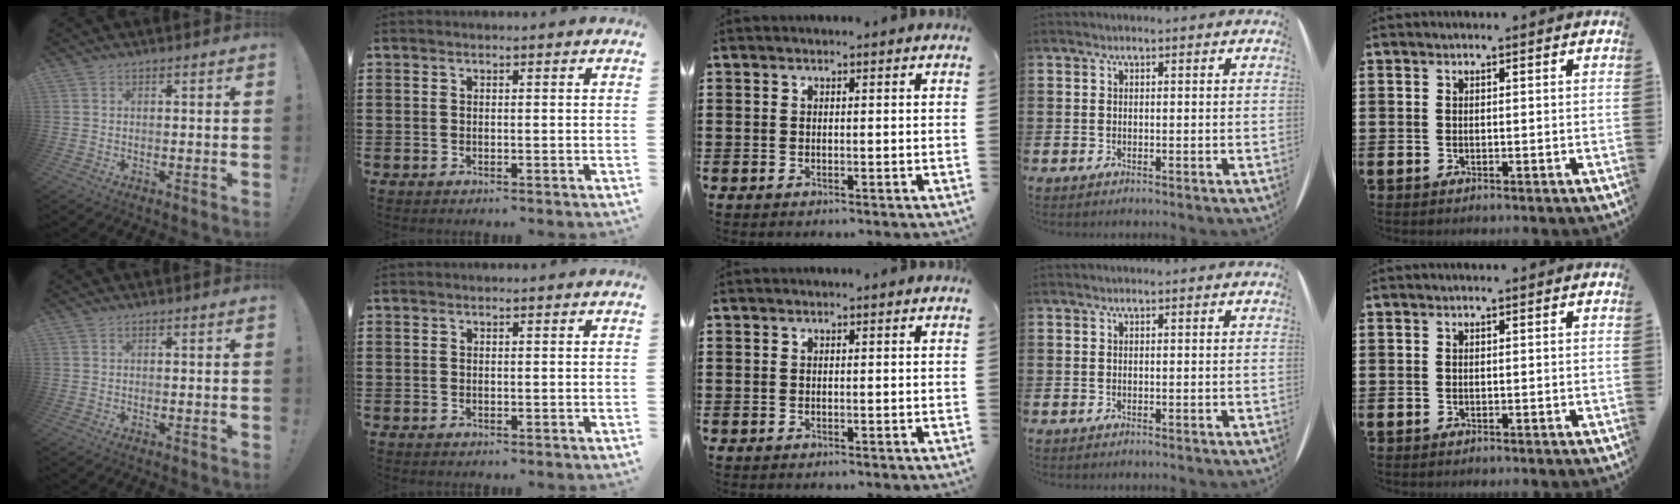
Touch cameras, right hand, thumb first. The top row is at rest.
{}